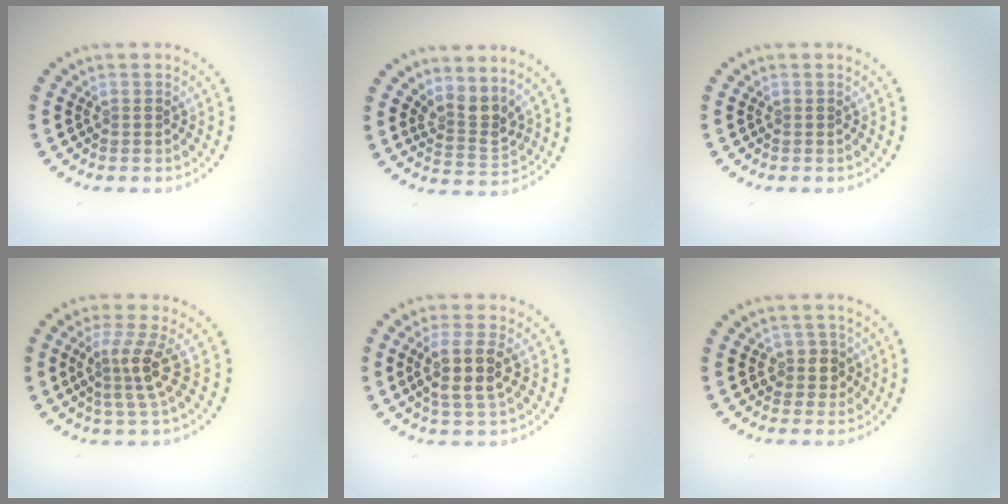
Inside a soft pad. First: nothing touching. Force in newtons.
{"total": 2.8, "press": 2.1, "slide": 1.9}
{"total": 0.0}
{"total": 3.2, "press": 2.3, "slide": 2.3}
{"total": 3.7, "press": 3.4, "slide": 1.4}
{"total": 2.1, "press": 1.6, "slide": 1.3}